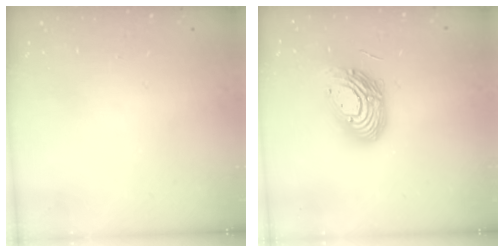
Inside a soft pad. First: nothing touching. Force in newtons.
{"total": 14.7, "press": 14.6, "slide": 1.0}